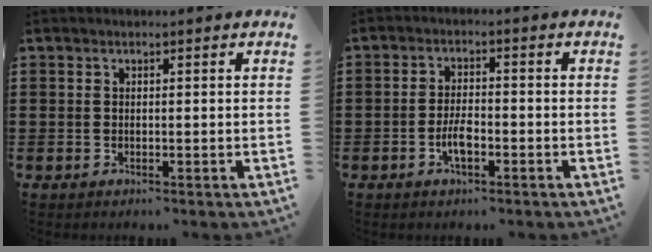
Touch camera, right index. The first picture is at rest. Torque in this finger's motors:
{"motor_torque": [1.73, 0.40, 0.35, 0.10]}